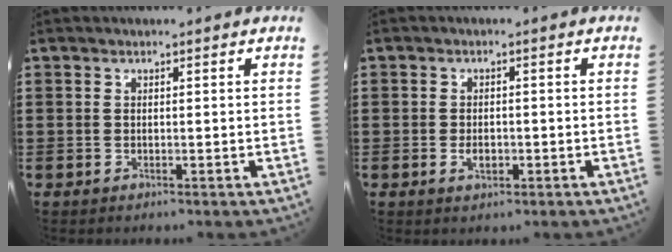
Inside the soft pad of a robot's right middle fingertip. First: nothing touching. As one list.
[{"total": 2.3, "force": [-0.7, 1.3, 1.8], "torque": [-0.034, 0.003, -0.013]}]